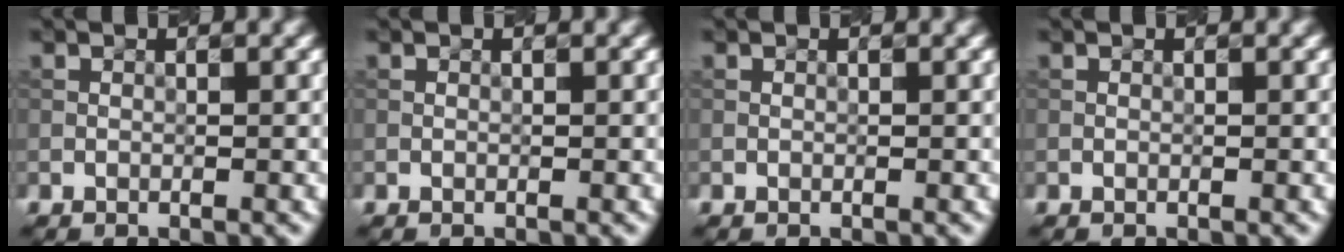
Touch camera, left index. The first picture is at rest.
{"total": 0.0}
{"total": 0.0}
{"total": 0.0}